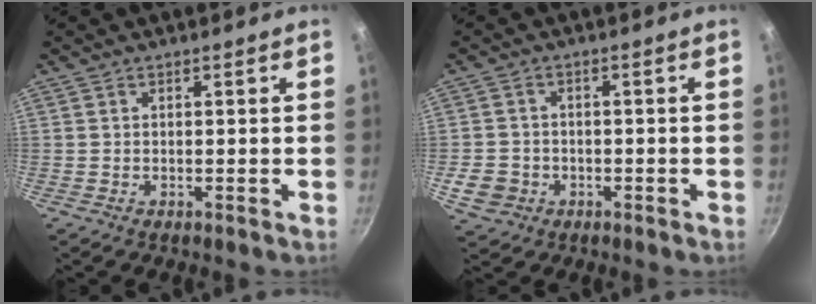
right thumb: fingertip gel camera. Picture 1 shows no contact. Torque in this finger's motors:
{"motor_torque": [-0.06, -0.18, 0.34, 0.00, -0.03]}